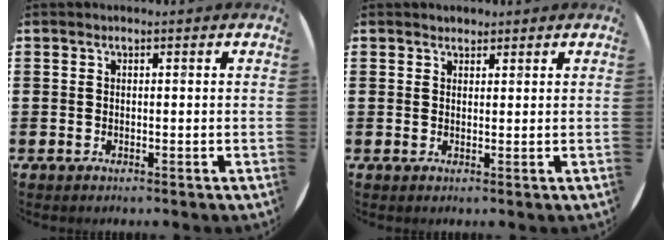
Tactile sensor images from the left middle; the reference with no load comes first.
{"total": 1.2, "force": [1.2, 0.4, 0.0], "torque": [-0.001, 0.002, 0.023]}